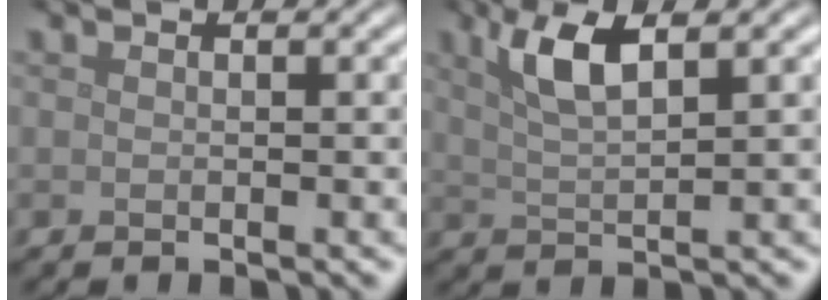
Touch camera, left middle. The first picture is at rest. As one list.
[{"total": 3.9, "force": [2.0, 1.0, 3.2], "torque": [-0.065, 0.003, 0.038]}]